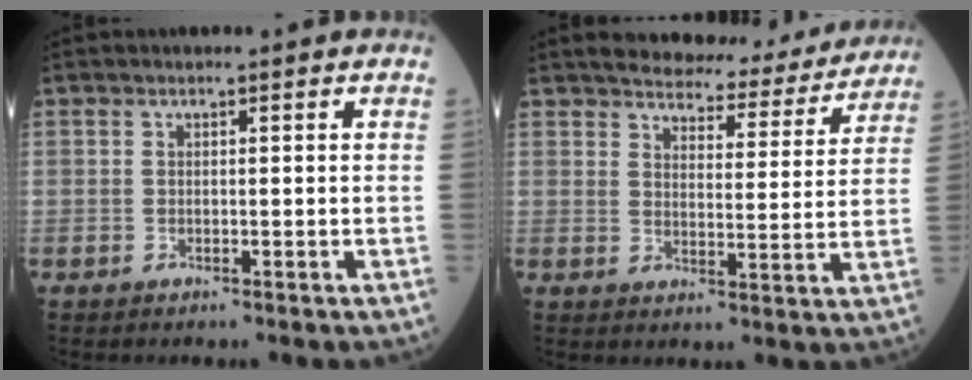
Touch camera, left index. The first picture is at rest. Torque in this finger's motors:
{"motor_torque": [0.92, -1.21, 0.36, 0.07]}